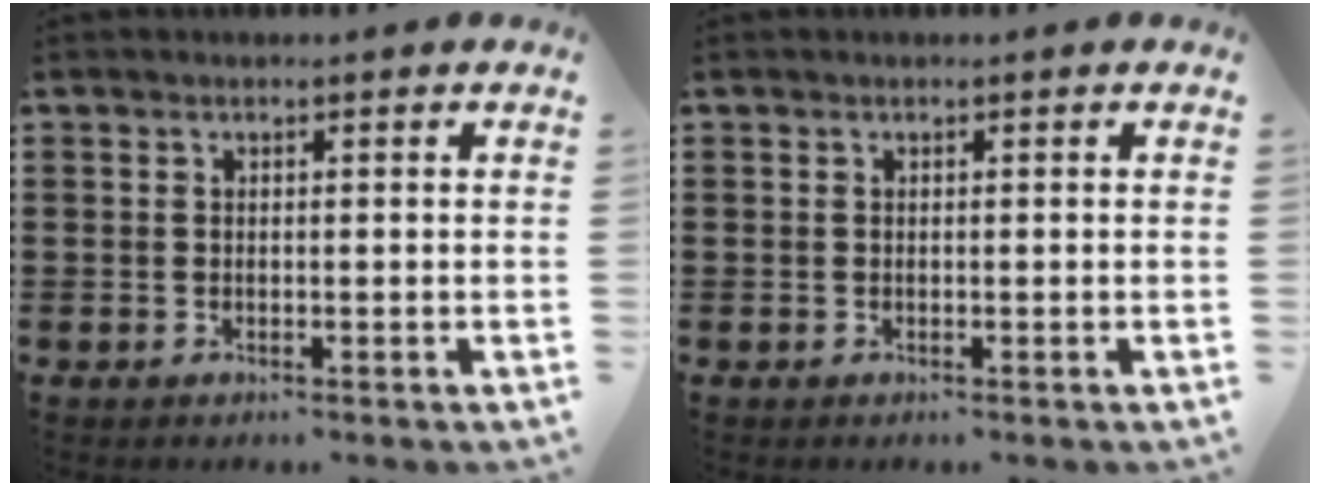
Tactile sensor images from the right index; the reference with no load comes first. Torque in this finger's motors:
{"motor_torque": [1.31, 0.83, 0.00, -0.01]}